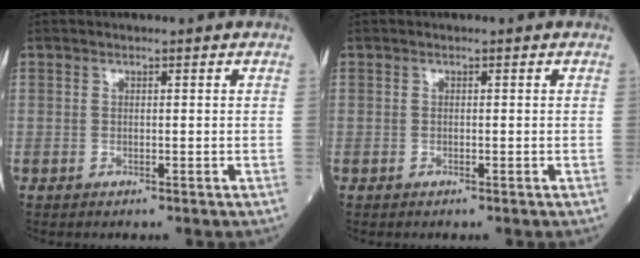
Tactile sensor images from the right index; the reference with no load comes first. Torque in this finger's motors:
{"motor_torque": [0.05, -0.01, -0.01, -0.01]}